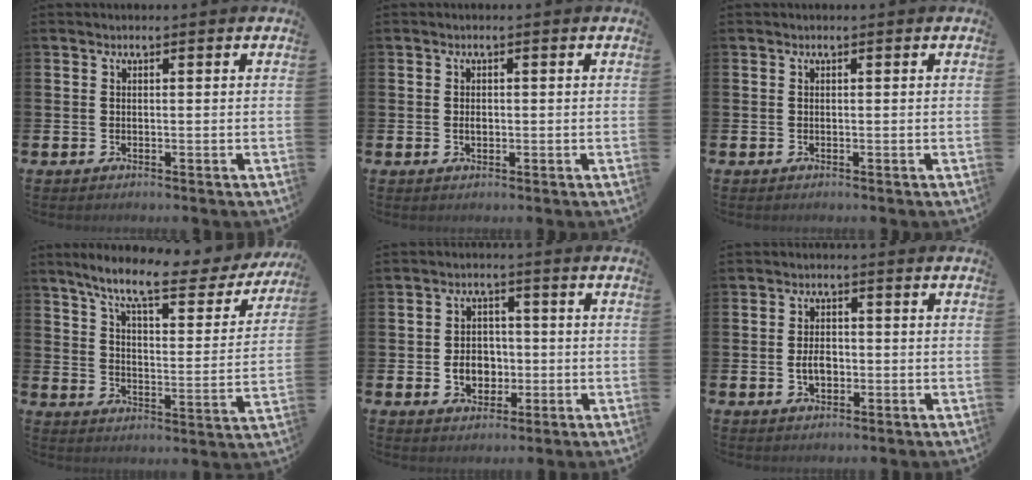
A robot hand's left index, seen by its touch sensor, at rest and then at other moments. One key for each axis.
{"total": 1.1, "fx": -0.1, "fy": 0.7, "fz": 0.8, "tx": -0.014, "ty": 0.004, "tz": -0.004}
{"total": 0.0}
{"total": 9.1, "fx": 7.5, "fy": 1.7, "fz": 4.8, "tx": -0.121, "ty": -0.041, "tz": 0.122}
{"total": 4.6, "fx": -0.9, "fy": 3.8, "fz": 2.5, "tx": -0.037, "ty": 0.002, "tz": -0.024}
{"total": 3.0, "fx": -0.5, "fy": 2.0, "fz": 2.2, "tx": -0.023, "ty": -0.003, "tz": -0.015}